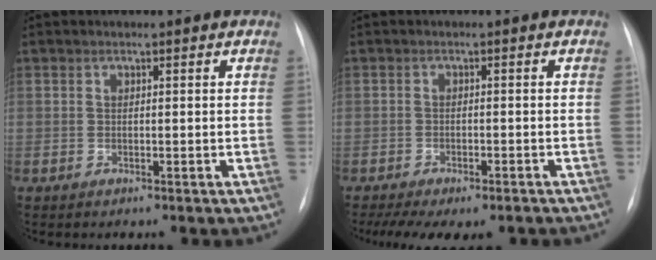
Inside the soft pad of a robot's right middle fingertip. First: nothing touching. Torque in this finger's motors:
{"motor_torque": [0.49, -0.75, 0.06, 0.00]}